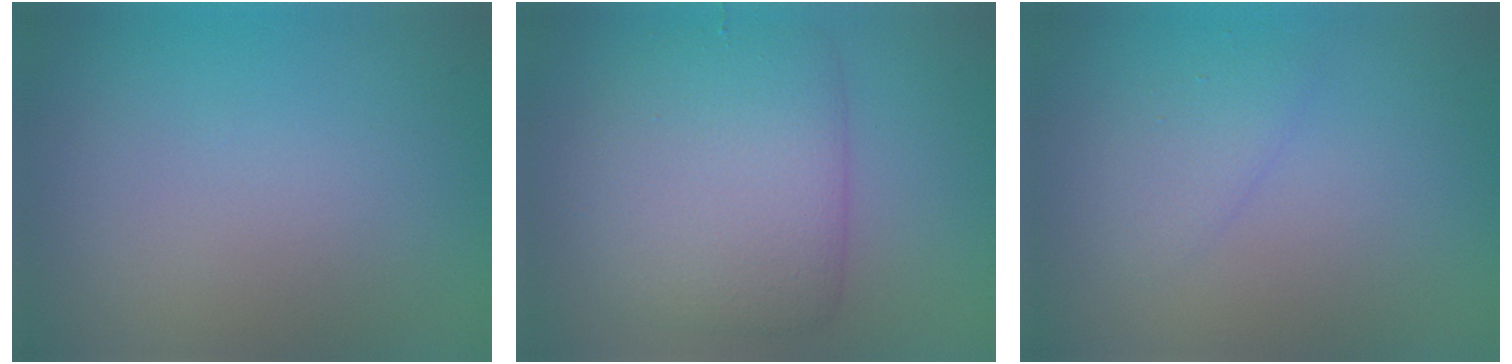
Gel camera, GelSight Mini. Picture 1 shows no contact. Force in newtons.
{"total": 6.0, "press": 6.0, "slide": 0.2}
{"total": 1.4, "press": 1.4, "slide": 0.2}